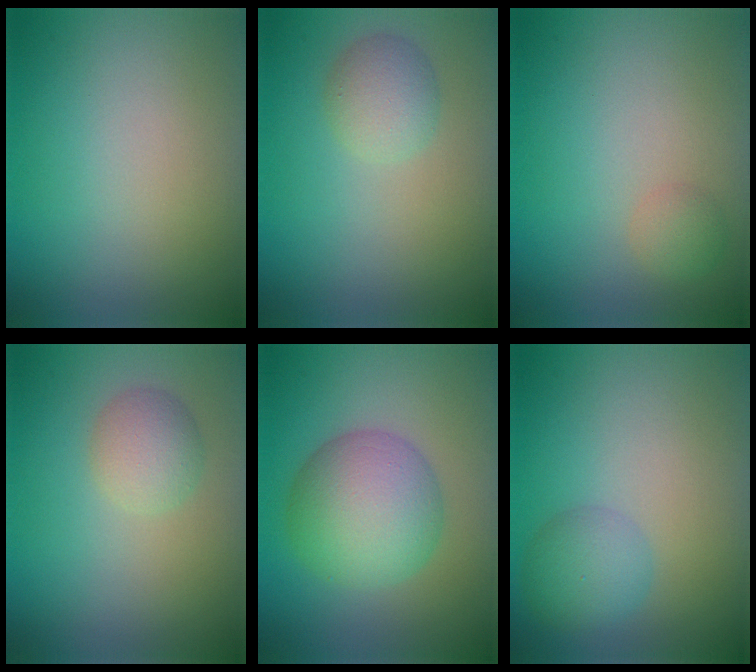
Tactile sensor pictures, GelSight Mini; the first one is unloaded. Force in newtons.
{"total": 2.4, "press": 2.4, "slide": 0.2}
{"total": 1.4, "press": 1.4, "slide": 0.0}
{"total": 2.3, "press": 2.3, "slide": 0.0}
{"total": 6.9, "press": 6.9, "slide": 0.3}
{"total": 3.0, "press": 3.0, "slide": 0.1}